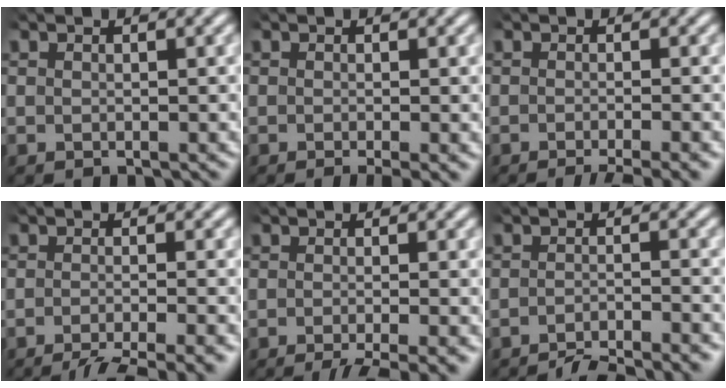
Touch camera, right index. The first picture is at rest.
{"total": 1.7, "force": [-1.2, 0.2, 1.3], "torque": [-0.012, -0.003, -0.017]}
{"total": 4.2, "force": [-3.5, 0.8, 2.0], "torque": [-0.019, -0.003, -0.055]}
{"total": 7.5, "force": [-6.3, 2.3, 3.3], "torque": [-0.039, -0.012, -0.093]}
{"total": 5.5, "force": [-4.5, 1.4, 2.8], "torque": [-0.031, -0.008, -0.066]}
{"total": 5.7, "force": [-5.5, 0.8, 1.2], "torque": [-0.002, -0.010, -0.087]}